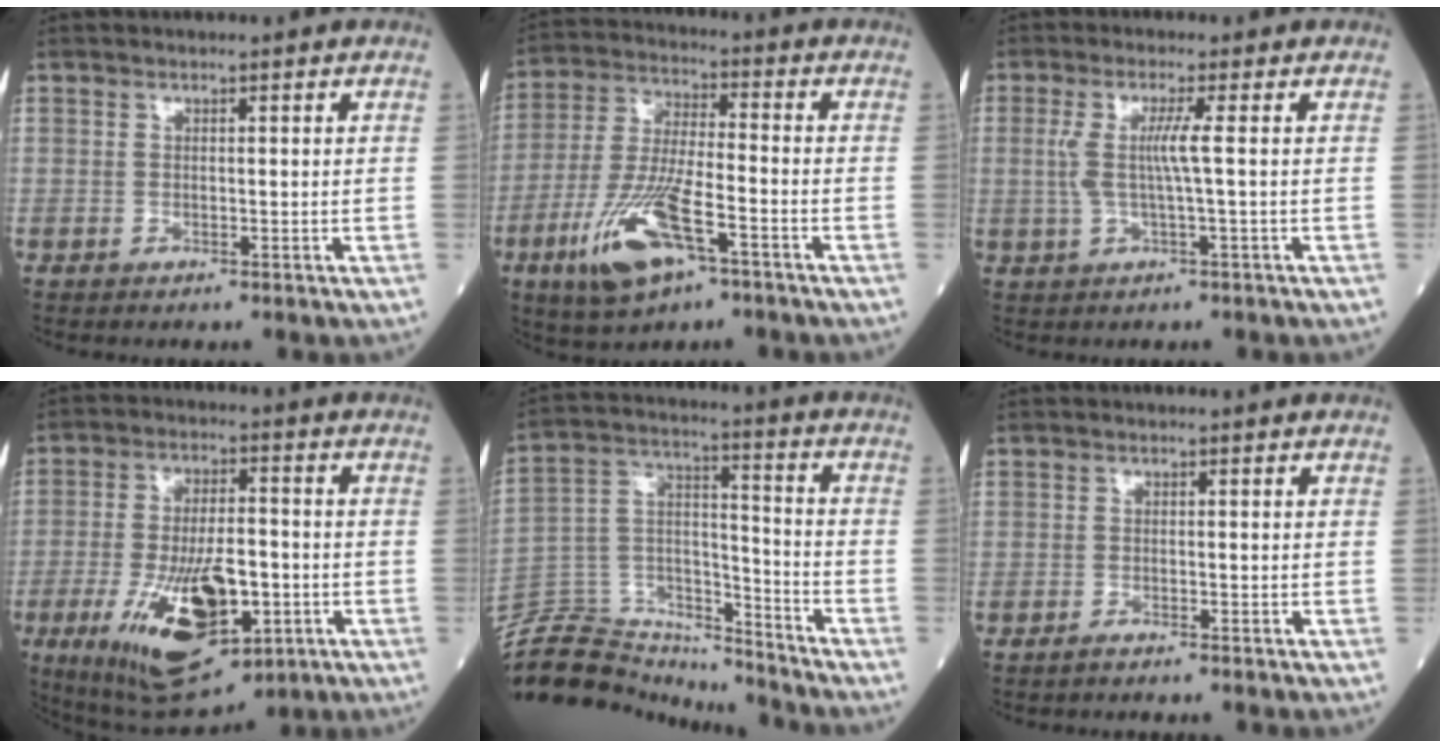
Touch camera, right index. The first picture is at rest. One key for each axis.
{"total": 13.3, "fx": -6.4, "fy": 3.4, "fz": 11.1, "tx": -0.236, "ty": -0.014, "tz": -0.116}
{"total": 4.2, "fx": 0.3, "fy": -0.5, "fz": 4.2, "tx": -0.092, "ty": 0.003, "tz": 0.006}
{"total": 16.8, "fx": -5.6, "fy": 6.0, "fz": 14.7, "tx": -0.272, "ty": -0.012, "tz": -0.078}
{"total": 18.7, "fx": -18.0, "fy": 4.3, "fz": 3.0, "tx": -0.062, "ty": 0.059, "tz": -0.293}
{"total": 1.8, "fx": -1.6, "fy": 0.0, "fz": 0.7, "tx": -0.015, "ty": 0.000, "tz": -0.021}